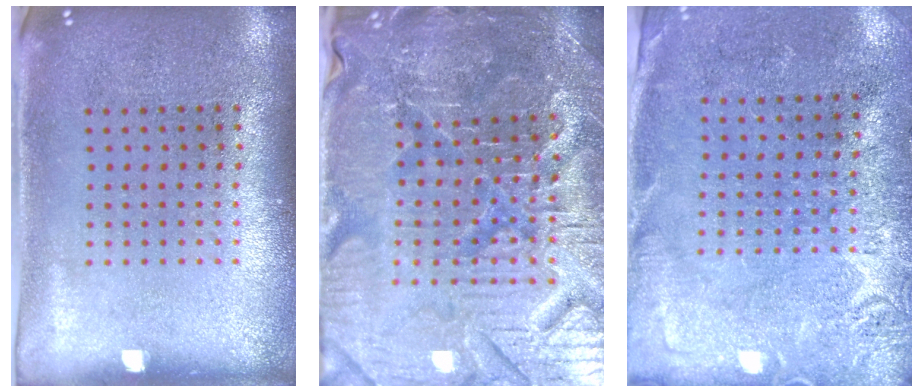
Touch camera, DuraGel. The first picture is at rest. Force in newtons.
{"total": 5.1, "press": 4.9, "slide": 1.3}
{"total": 2.7, "press": 2.4, "slide": 1.1}